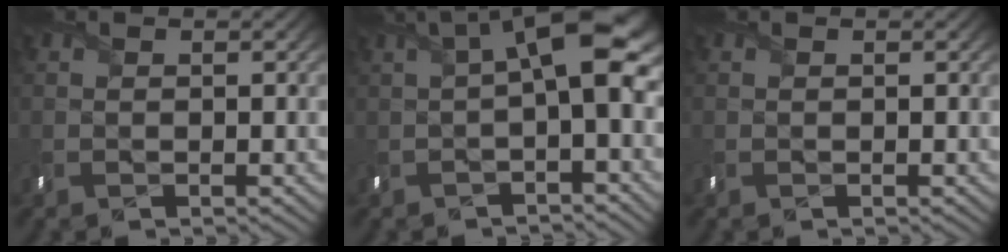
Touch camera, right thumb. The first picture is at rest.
{"total": 8.0, "force": [1.3, 2.5, 7.5], "torque": [-0.116, 0.014, 0.015]}
{"total": 0.0}